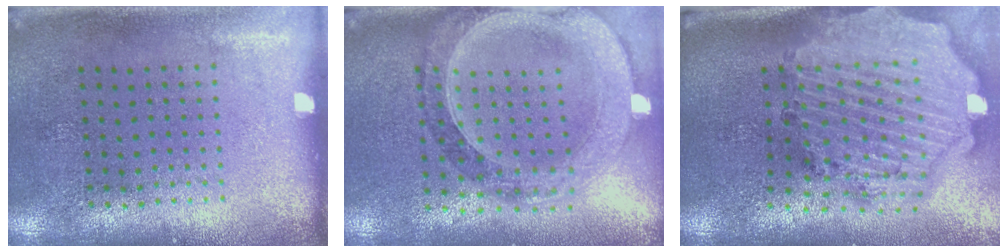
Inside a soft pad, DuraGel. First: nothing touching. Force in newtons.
{"total": 1.5, "press": 1.5, "slide": 0.3}
{"total": 4.1, "press": 3.3, "slide": 2.4}